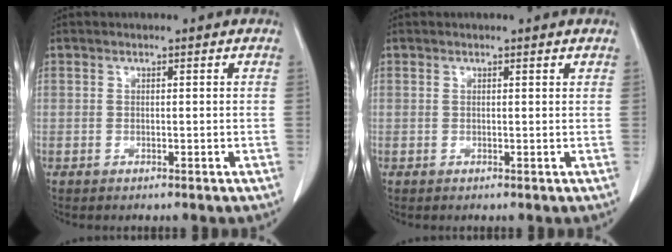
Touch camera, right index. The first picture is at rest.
{"total": 0.7, "force": [0.6, 0.0, 0.4], "torque": [-0.008, 0.004, 0.005]}